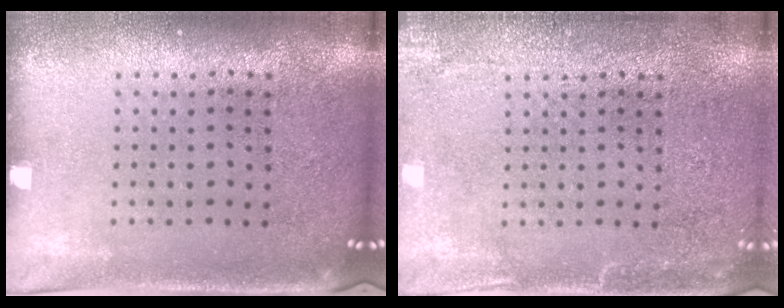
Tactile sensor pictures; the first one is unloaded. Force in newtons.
{"total": 2.8, "press": 2.8, "slide": 0.3}